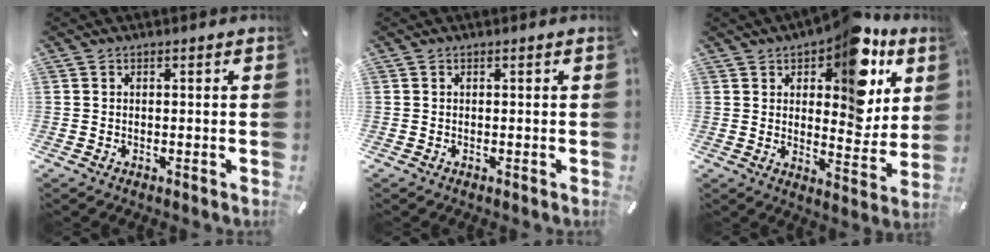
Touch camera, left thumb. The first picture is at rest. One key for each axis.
{"total": 0.0}
{"total": 17.2, "fx": 9.8, "fy": 8.7, "fz": 11.3, "tx": -0.146, "ty": -0.065, "tz": 0.164}